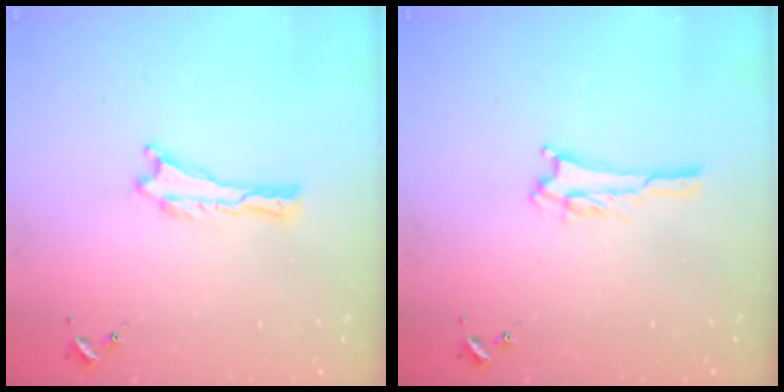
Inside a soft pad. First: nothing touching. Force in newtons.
{"total": 2.8, "press": 2.8, "slide": 0.3}